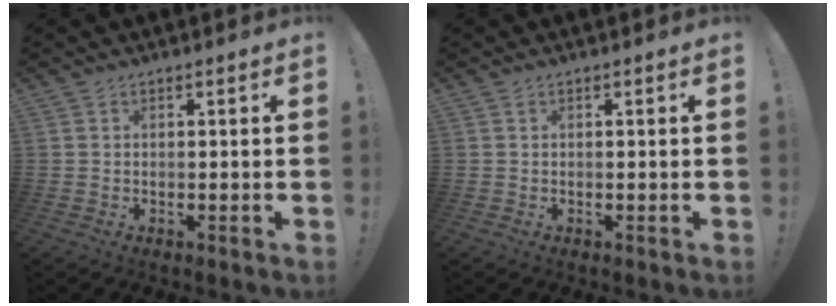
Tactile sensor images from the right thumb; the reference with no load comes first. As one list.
[{"total": 0.0}]